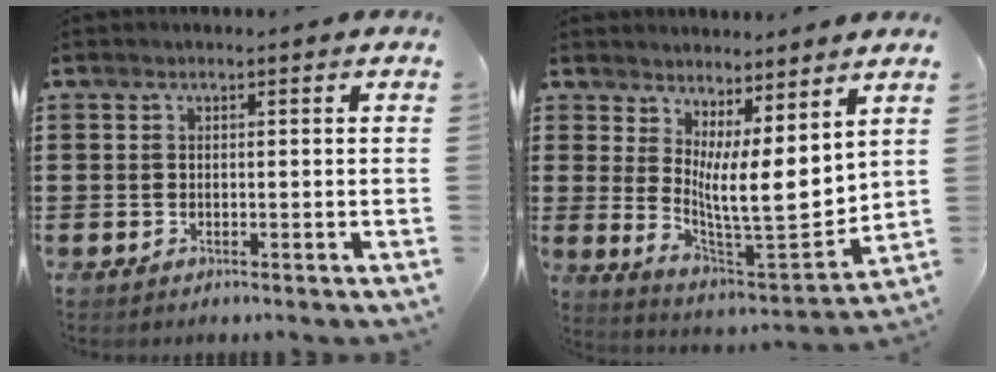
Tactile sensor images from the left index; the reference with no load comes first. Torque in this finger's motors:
{"motor_torque": [1.40, -0.74, 0.68, 0.21]}